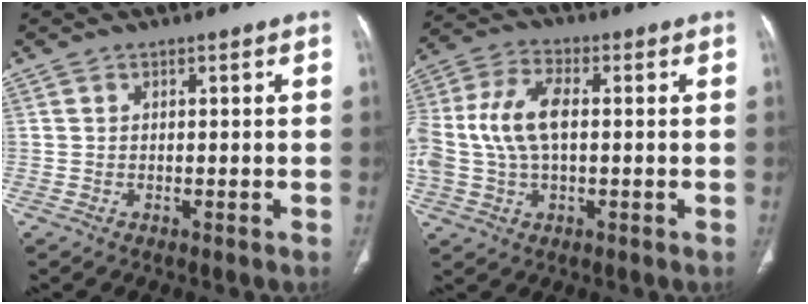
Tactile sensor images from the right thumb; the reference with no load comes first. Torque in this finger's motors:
{"motor_torque": [0.69, 0.69, 0.99, 0.15, 0.21]}